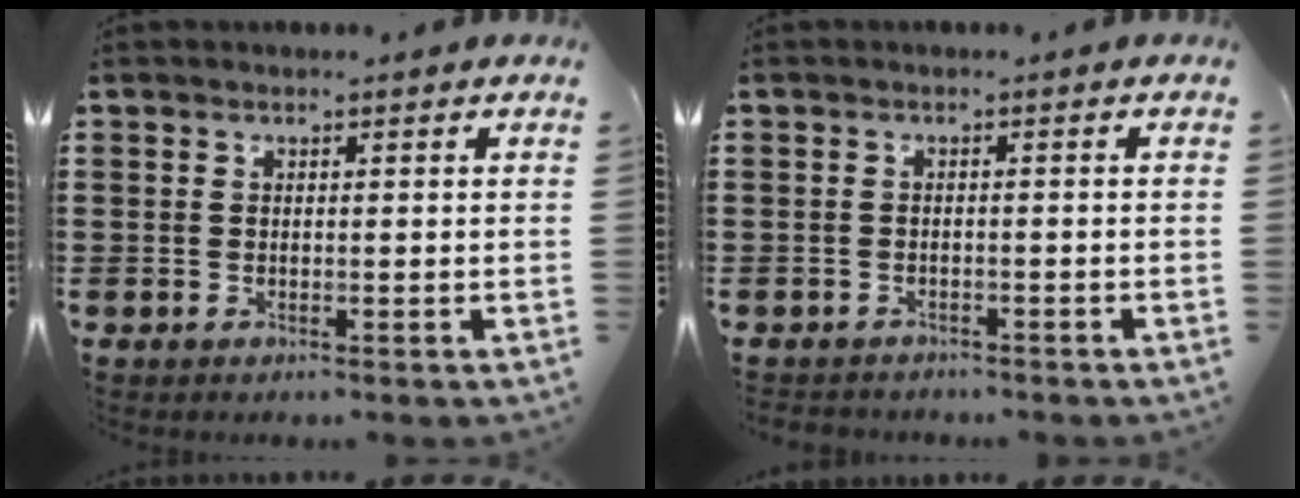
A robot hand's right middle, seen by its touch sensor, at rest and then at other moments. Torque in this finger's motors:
{"motor_torque": [2.14, 0.00, 0.04, 0.04]}